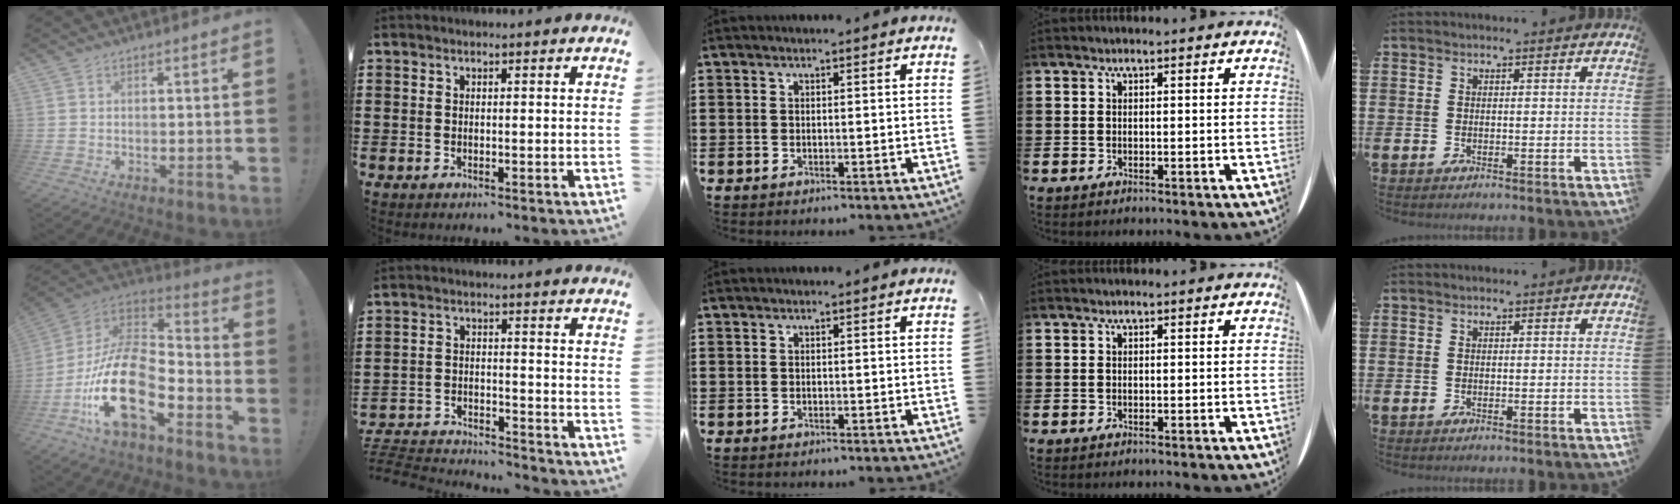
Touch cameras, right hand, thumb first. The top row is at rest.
{"thumb": {"total": 22.0, "force": [-9.2, 10.1, 17.2], "torque": [-0.363, 0.033, -0.160]}, "index": {"total": 4.1, "force": [-4.1, 0.3, 0.4], "torque": [-0.027, -0.005, -0.091]}}